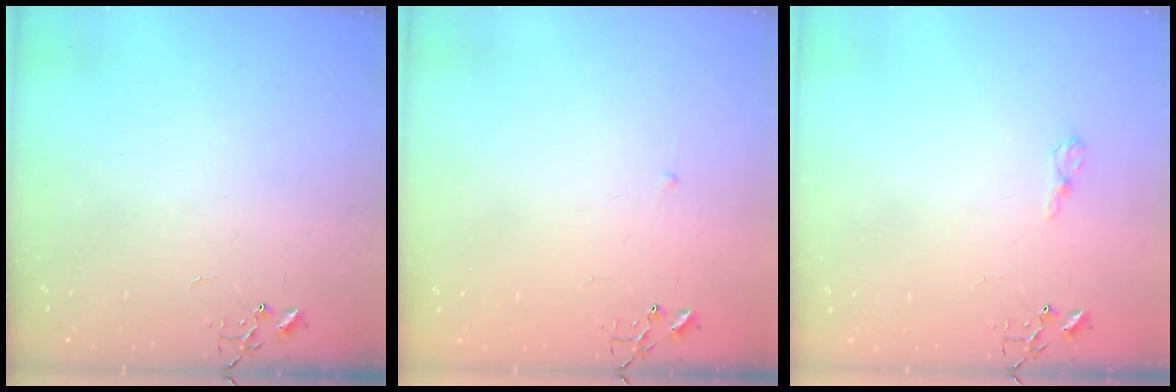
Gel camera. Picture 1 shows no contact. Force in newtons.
{"total": 2.3, "press": 2.3, "slide": 0.3}
{"total": 7.3, "press": 7.3, "slide": 0.9}